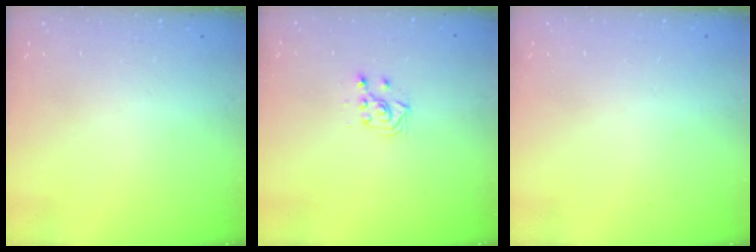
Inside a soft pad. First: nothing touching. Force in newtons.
{"total": 3.7, "press": 3.6, "slide": 0.9}
{"total": 0.0}